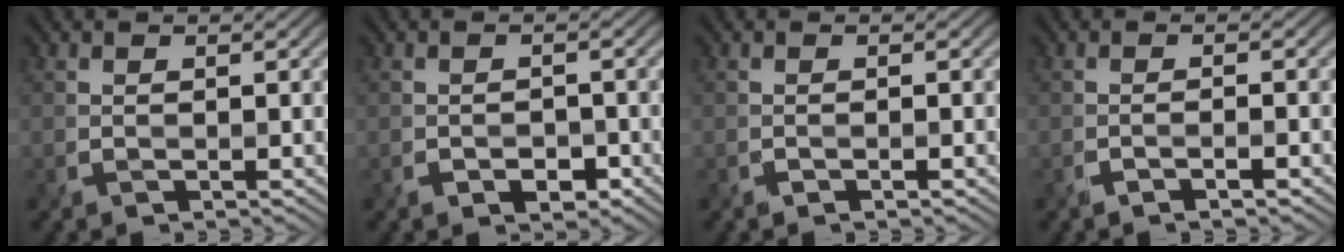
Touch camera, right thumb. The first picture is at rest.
{"total": 2.1, "force": [-1.1, 1.4, 1.1], "torque": [-0.020, -0.008, -0.016]}
{"total": 0.7, "force": [-0.3, 0.1, 0.6], "torque": [-0.007, -0.002, -0.008]}
{"total": 1.6, "force": [-0.7, 0.4, 1.4], "torque": [-0.016, 0.005, -0.020]}